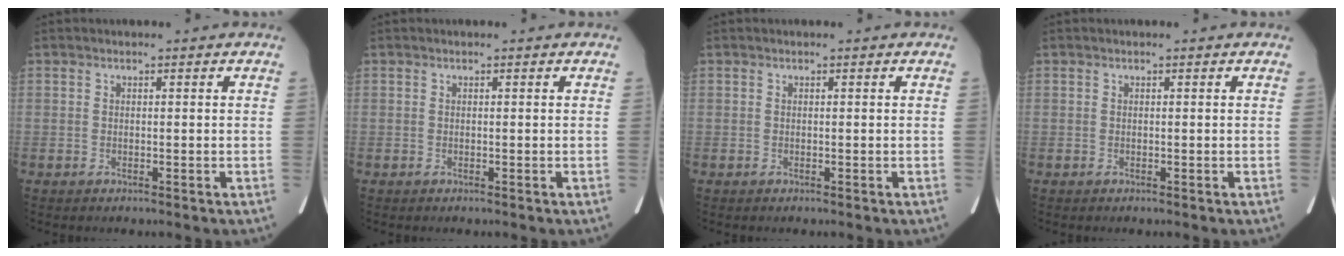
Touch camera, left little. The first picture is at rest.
{"total": 0.0}
{"total": 0.0}
{"total": 0.0}